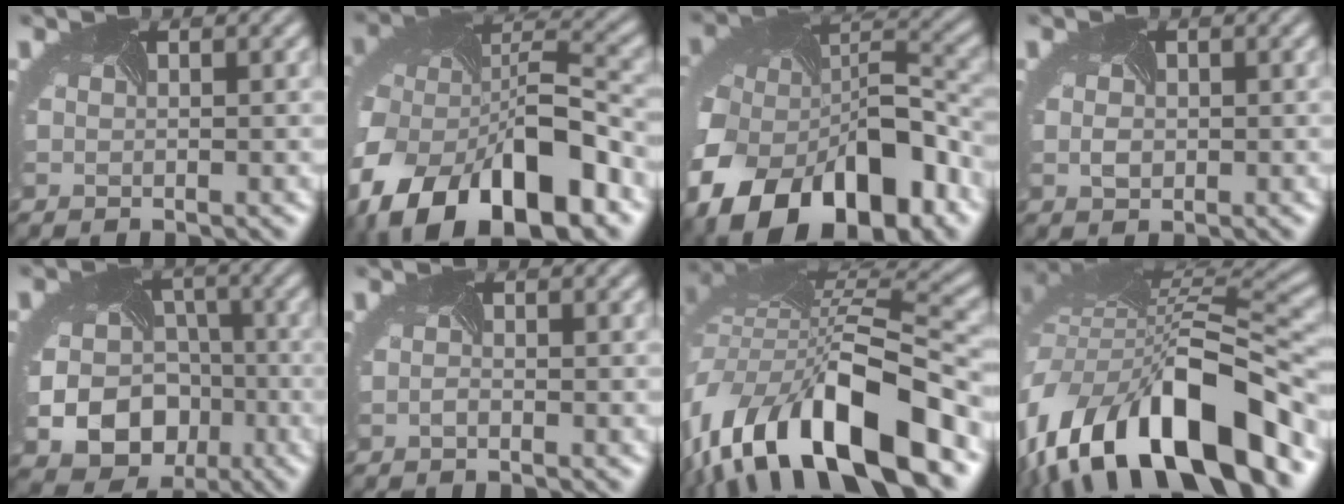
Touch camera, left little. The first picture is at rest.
{"total": 15.4, "force": [-9.5, 7.6, 9.5], "torque": [-0.195, -0.015, -0.161]}
{"total": 14.8, "force": [-7.9, 8.5, 9.1], "torque": [-0.168, -0.020, -0.129]}
{"total": 1.1, "force": [-0.2, 0.9, 0.6], "torque": [-0.018, -0.002, 0.000]}
{"total": 13.1, "force": [-4.6, 11.2, 5.0], "torque": [-0.086, -0.047, -0.077]}
{"total": 0.7, "force": [-0.7, -0.1, 0.1], "torque": [-0.008, -0.005, -0.011]}
{"total": 15.3, "force": [-7.2, 6.2, 12.0], "torque": [-0.213, 0.016, -0.125]}
{"total": 15.7, "force": [-7.3, 6.4, 12.3], "torque": [-0.207, 0.020, -0.127]}